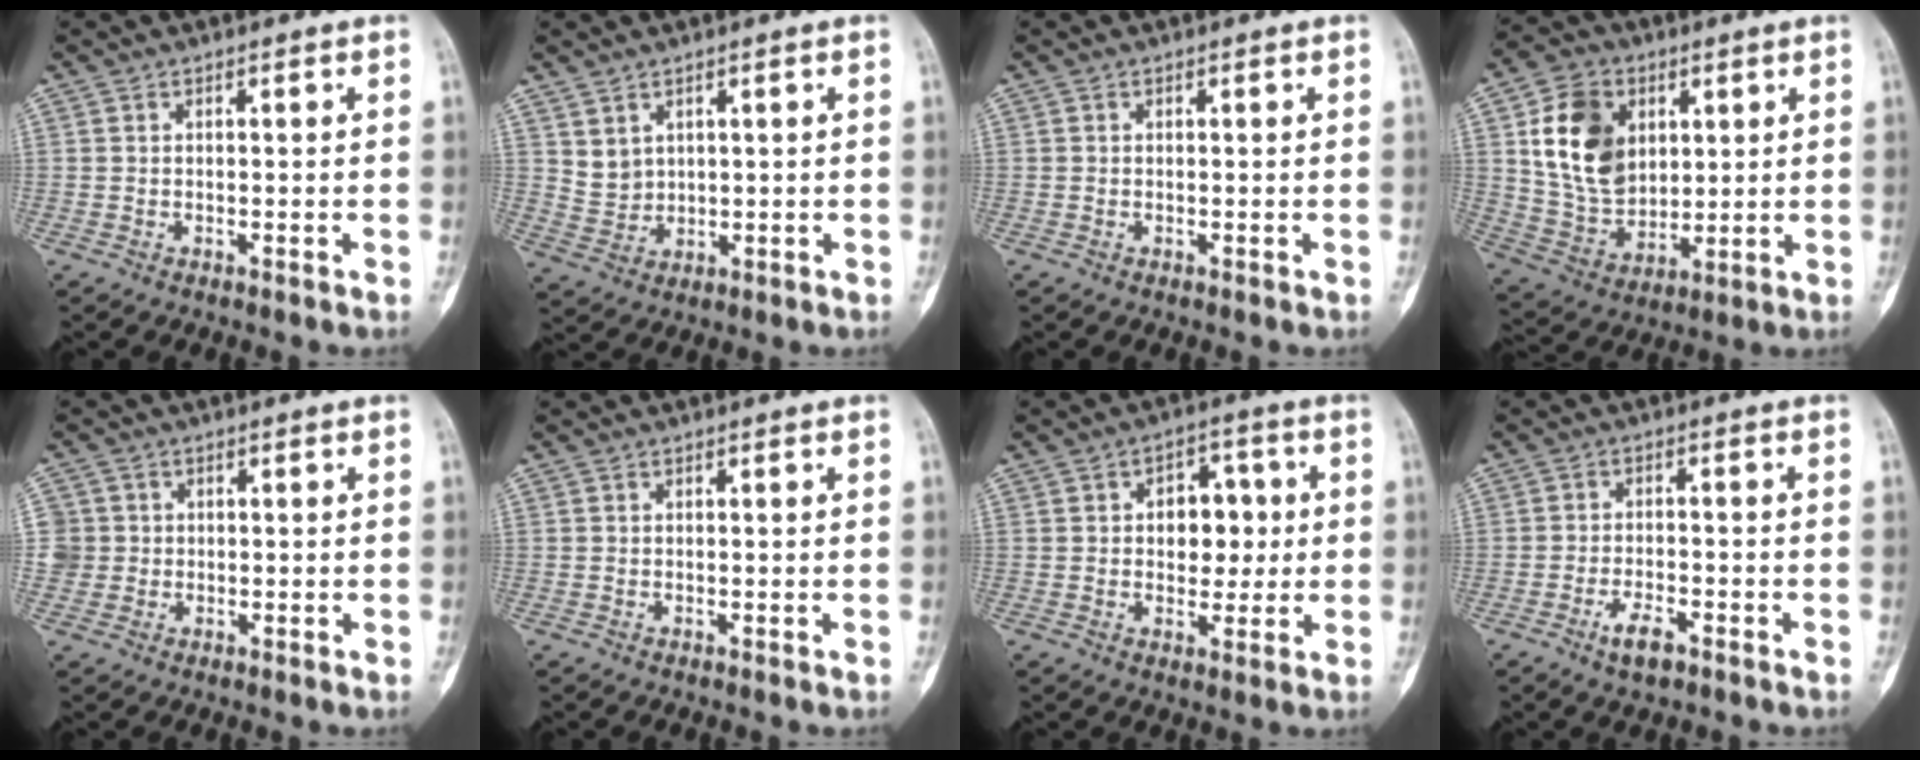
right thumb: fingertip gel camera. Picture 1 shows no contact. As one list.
[{"total": 3.9, "force": [2.2, 2.9, 1.4], "torque": [-0.013, -0.021, 0.055]}, {"total": 0.0}, {"total": 15.6, "force": [4.5, 11.6, 9.5], "torque": [-0.140, -0.014, 0.091]}, {"total": 3.9, "force": [0.2, 3.9, 0.1], "torque": [0.026, 0.007, 0.003]}, {"total": 0.0}, {"total": 8.1, "force": [0.9, 5.6, 5.8], "torque": [-0.035, 0.008, 0.012]}, {"total": 4.4, "force": [-2.7, 1.7, 3.1], "torque": [-0.057, 0.013, -0.046]}]